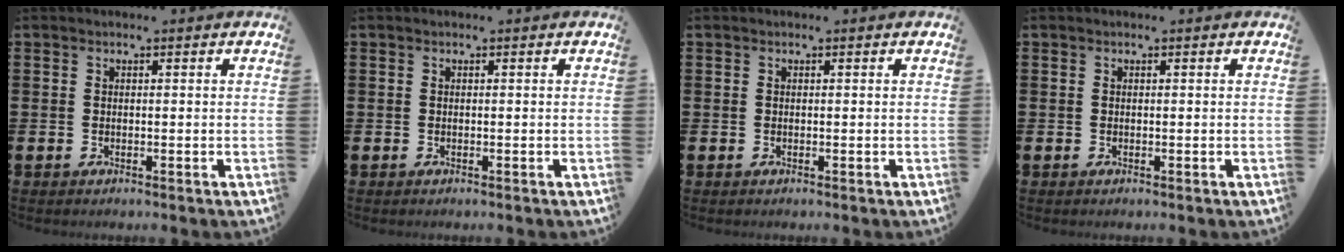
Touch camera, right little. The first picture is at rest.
{"total": 0.0}
{"total": 0.0}
{"total": 0.0}